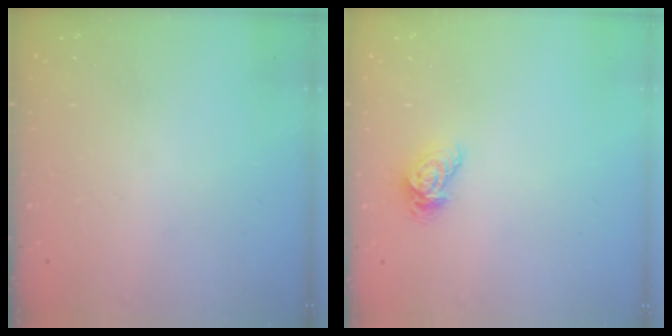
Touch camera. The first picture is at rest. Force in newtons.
{"total": 6.6, "press": 6.6, "slide": 0.2}